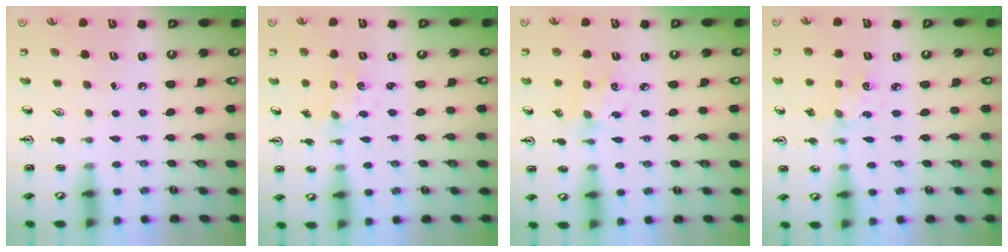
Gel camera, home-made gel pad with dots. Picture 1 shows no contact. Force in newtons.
{"total": 1.3, "press": 1.3, "slide": 0.3}
{"total": 6.3, "press": 6.3, "slide": 0.6}
{"total": 3.0, "press": 2.9, "slide": 0.7}